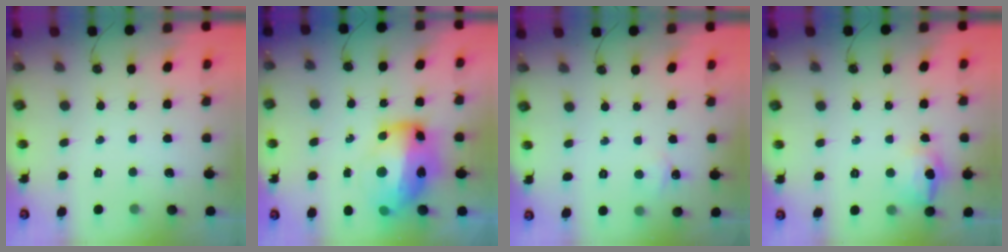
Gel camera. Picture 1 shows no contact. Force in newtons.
{"total": 17.9, "press": 17.8, "slide": 1.5}
{"total": 2.8, "press": 2.8, "slide": 0.3}
{"total": 12.1, "press": 12.0, "slide": 1.0}